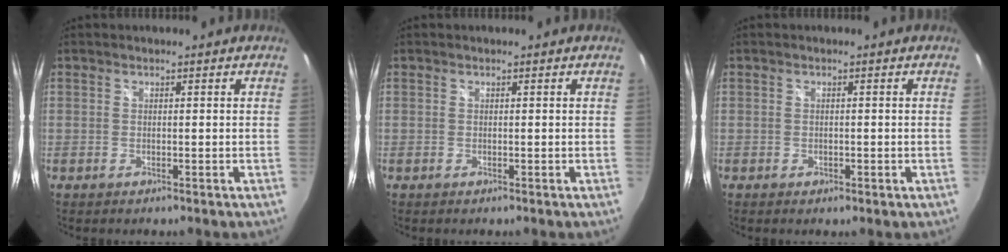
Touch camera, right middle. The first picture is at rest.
{"total": 0.0}
{"total": 0.9, "force": [-0.3, 0.6, 0.6], "torque": [-0.006, -0.001, -0.006]}